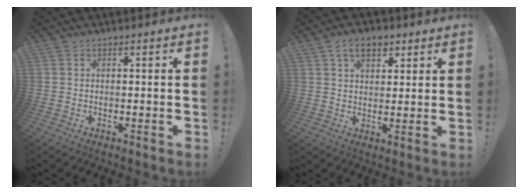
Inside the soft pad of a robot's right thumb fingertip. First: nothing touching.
{"total": 7.4, "force": [3.9, 4.6, 4.2], "torque": [-0.061, -0.003, 0.073]}